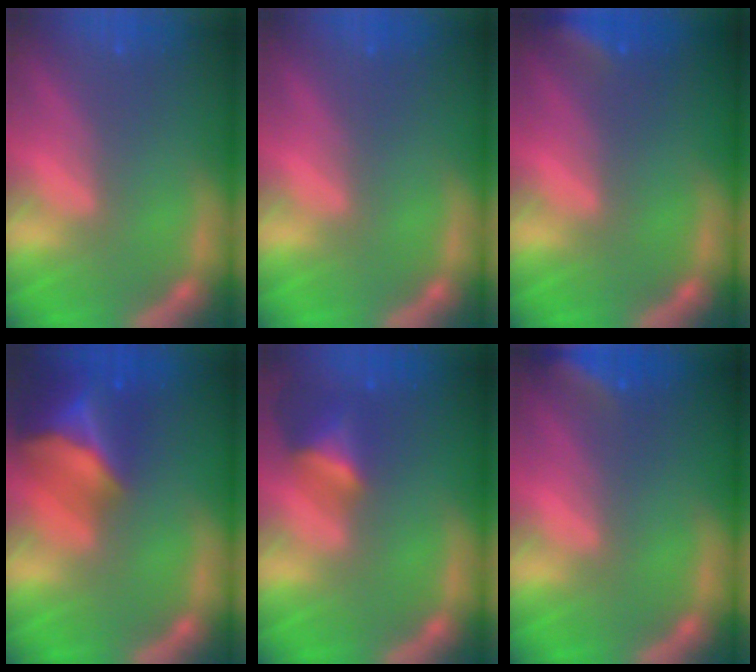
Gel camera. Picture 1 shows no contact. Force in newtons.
{"total": 0.0}
{"total": 2.9}
{"total": 10.0}
{"total": 4.0}
{"total": 3.5}